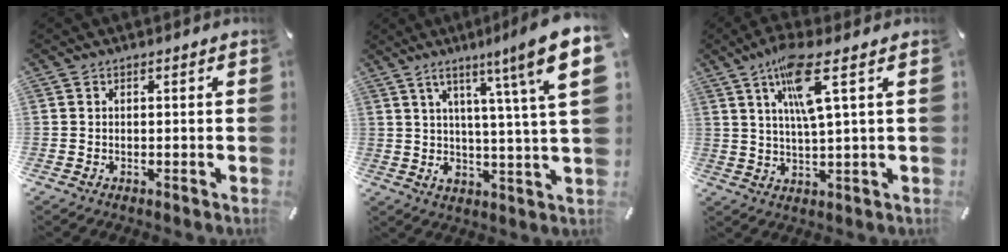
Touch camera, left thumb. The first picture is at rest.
{"total": 13.2, "force": [6.1, 0.7, 11.6], "torque": [-0.186, -0.040, 0.082]}
{"total": 10.2, "force": [4.4, 1.1, 9.1], "torque": [-0.168, -0.001, 0.070]}